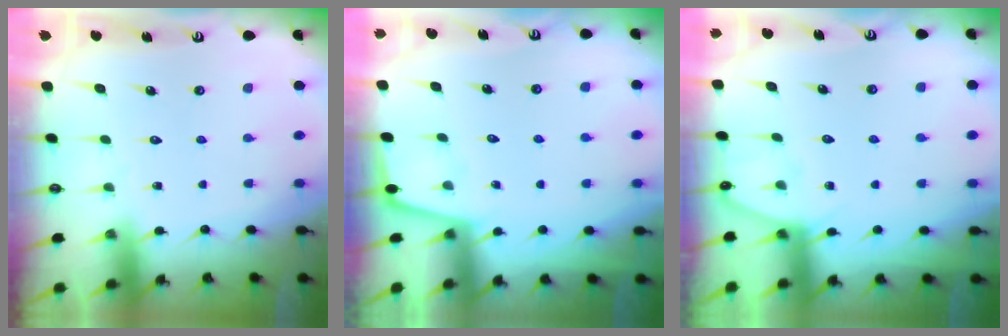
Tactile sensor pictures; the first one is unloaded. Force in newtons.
{"total": 2.3, "press": 2.3, "slide": 0.3}
{"total": 4.8, "press": 4.7, "slide": 0.6}